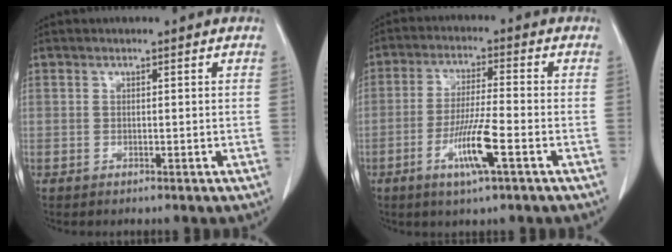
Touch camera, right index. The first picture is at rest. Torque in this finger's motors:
{"motor_torque": [0.75, -0.28, 0.30, 0.09]}